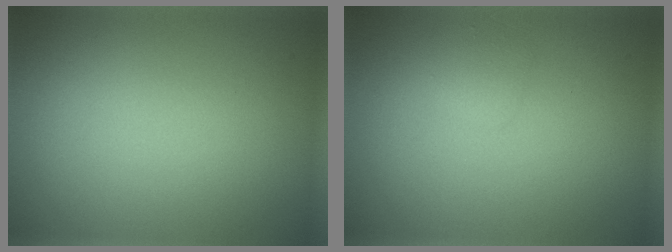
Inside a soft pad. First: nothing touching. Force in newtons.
{"total": 0.8, "press": 0.8, "slide": 0.1}